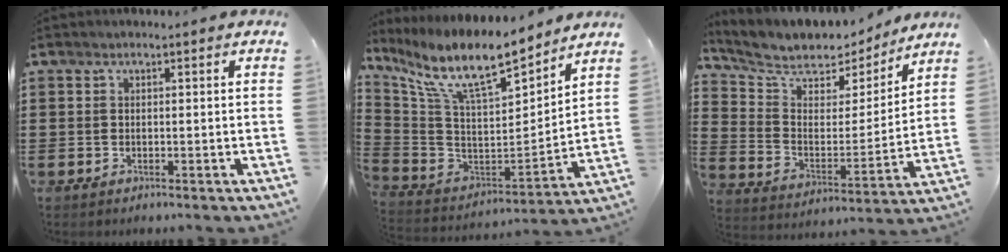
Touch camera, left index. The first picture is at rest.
{"total": 12.7, "force": [9.9, 2.5, 7.6], "torque": [-0.175, -0.064, 0.170]}
{"total": 7.6, "force": [6.6, 3.0, 2.1], "torque": [-0.075, -0.051, 0.112]}